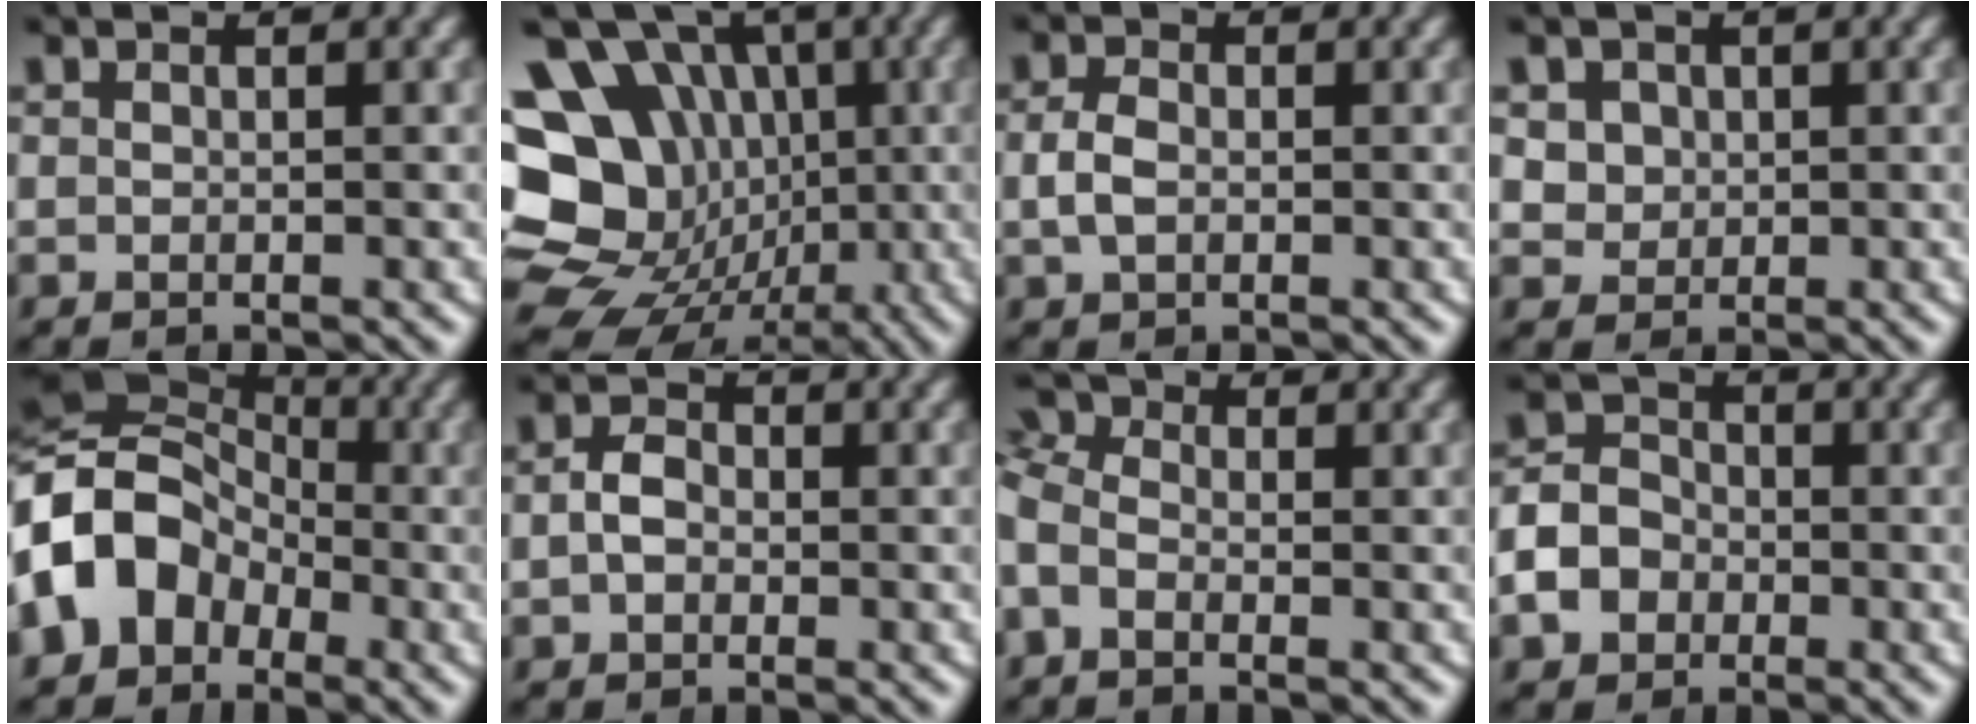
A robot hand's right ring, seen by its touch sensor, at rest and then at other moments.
{"total": 20.1, "force": [-2.6, 17.1, 10.1], "torque": [-0.208, -0.074, -0.036]}
{"total": 2.0, "force": [-0.3, 1.5, 1.2], "torque": [-0.033, -0.005, -0.001]}
{"total": 3.7, "force": [0.8, 3.4, 1.1], "torque": [-0.037, -0.013, 0.024]}
{"total": 13.4, "force": [-0.4, 11.8, 6.5], "torque": [-0.159, -0.011, -0.017]}
{"total": 2.2, "force": [-0.5, 1.7, 1.3], "torque": [-0.027, -0.001, -0.009]}
{"total": 5.8, "force": [0.8, 4.9, 3.0], "torque": [-0.065, 0.011, -0.009]}
{"total": 5.8, "force": [-1.5, 5.2, 2.1], "torque": [-0.043, -0.011, -0.023]}